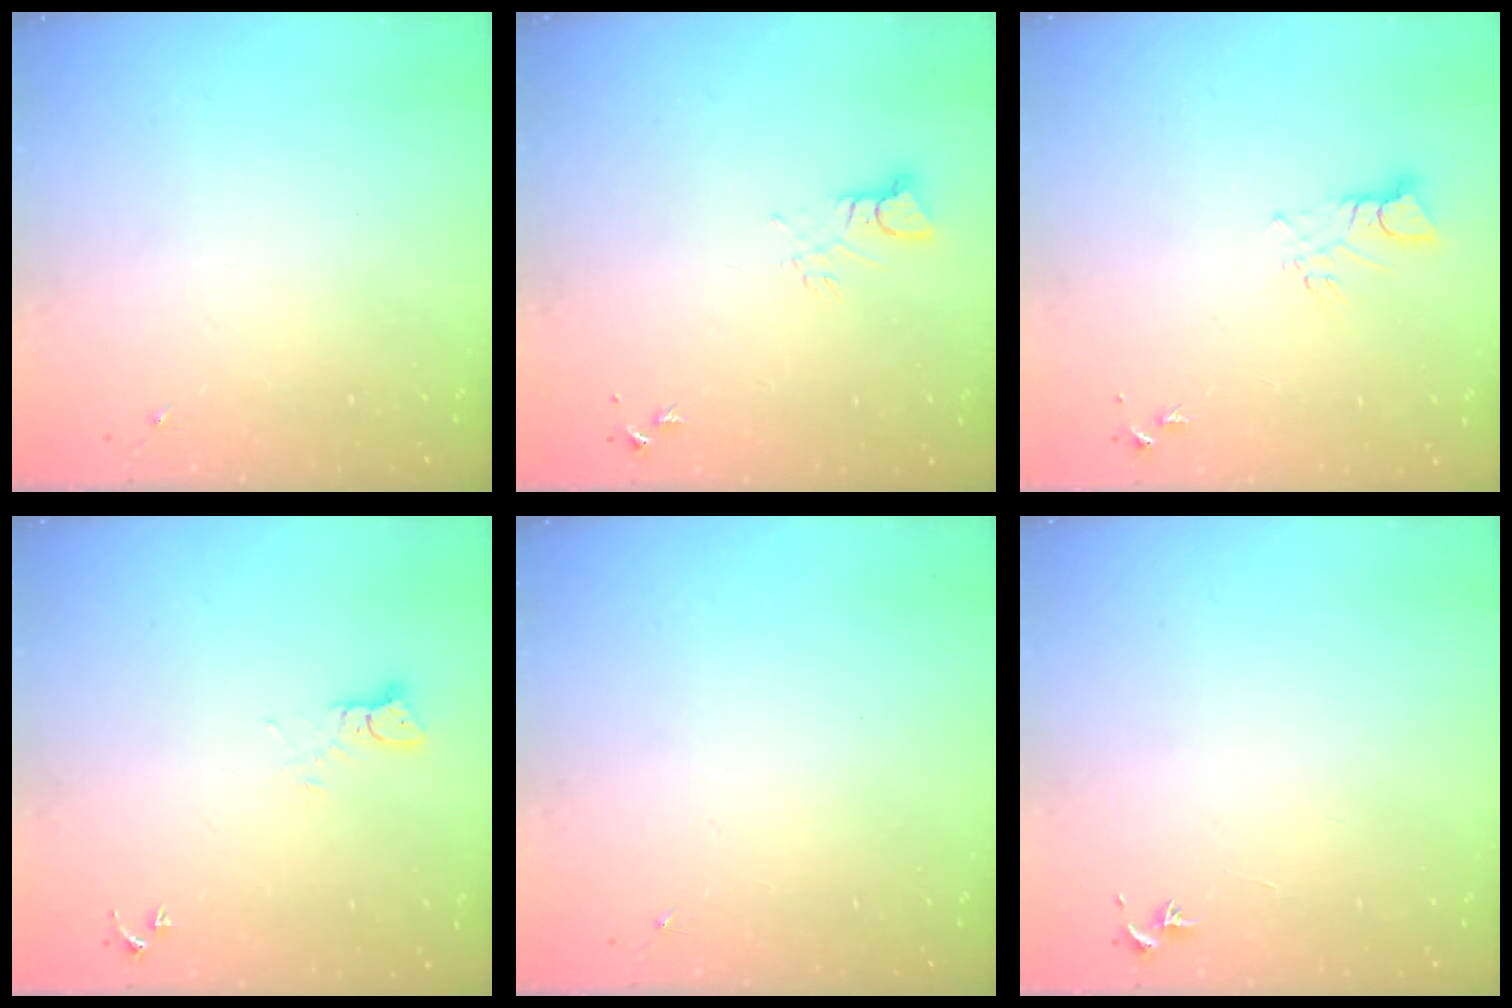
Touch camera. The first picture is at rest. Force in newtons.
{"total": 3.5, "press": 3.5, "slide": 0.2}
{"total": 4.0, "press": 4.0, "slide": 0.4}
{"total": 3.7, "press": 3.7, "slide": 0.3}
{"total": 0.0}
{"total": 0.7, "press": 0.7, "slide": 0.3}